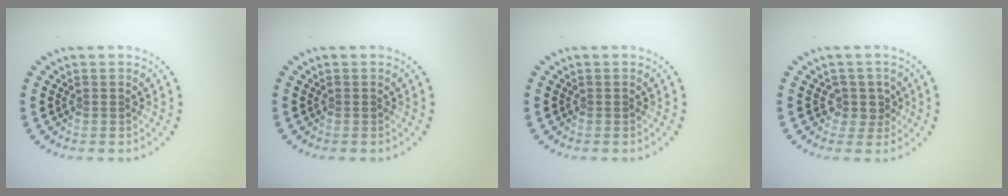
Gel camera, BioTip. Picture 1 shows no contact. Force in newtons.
{"total": 0.0}
{"total": 0.0}
{"total": 1.8, "press": 1.4, "slide": 1.2}